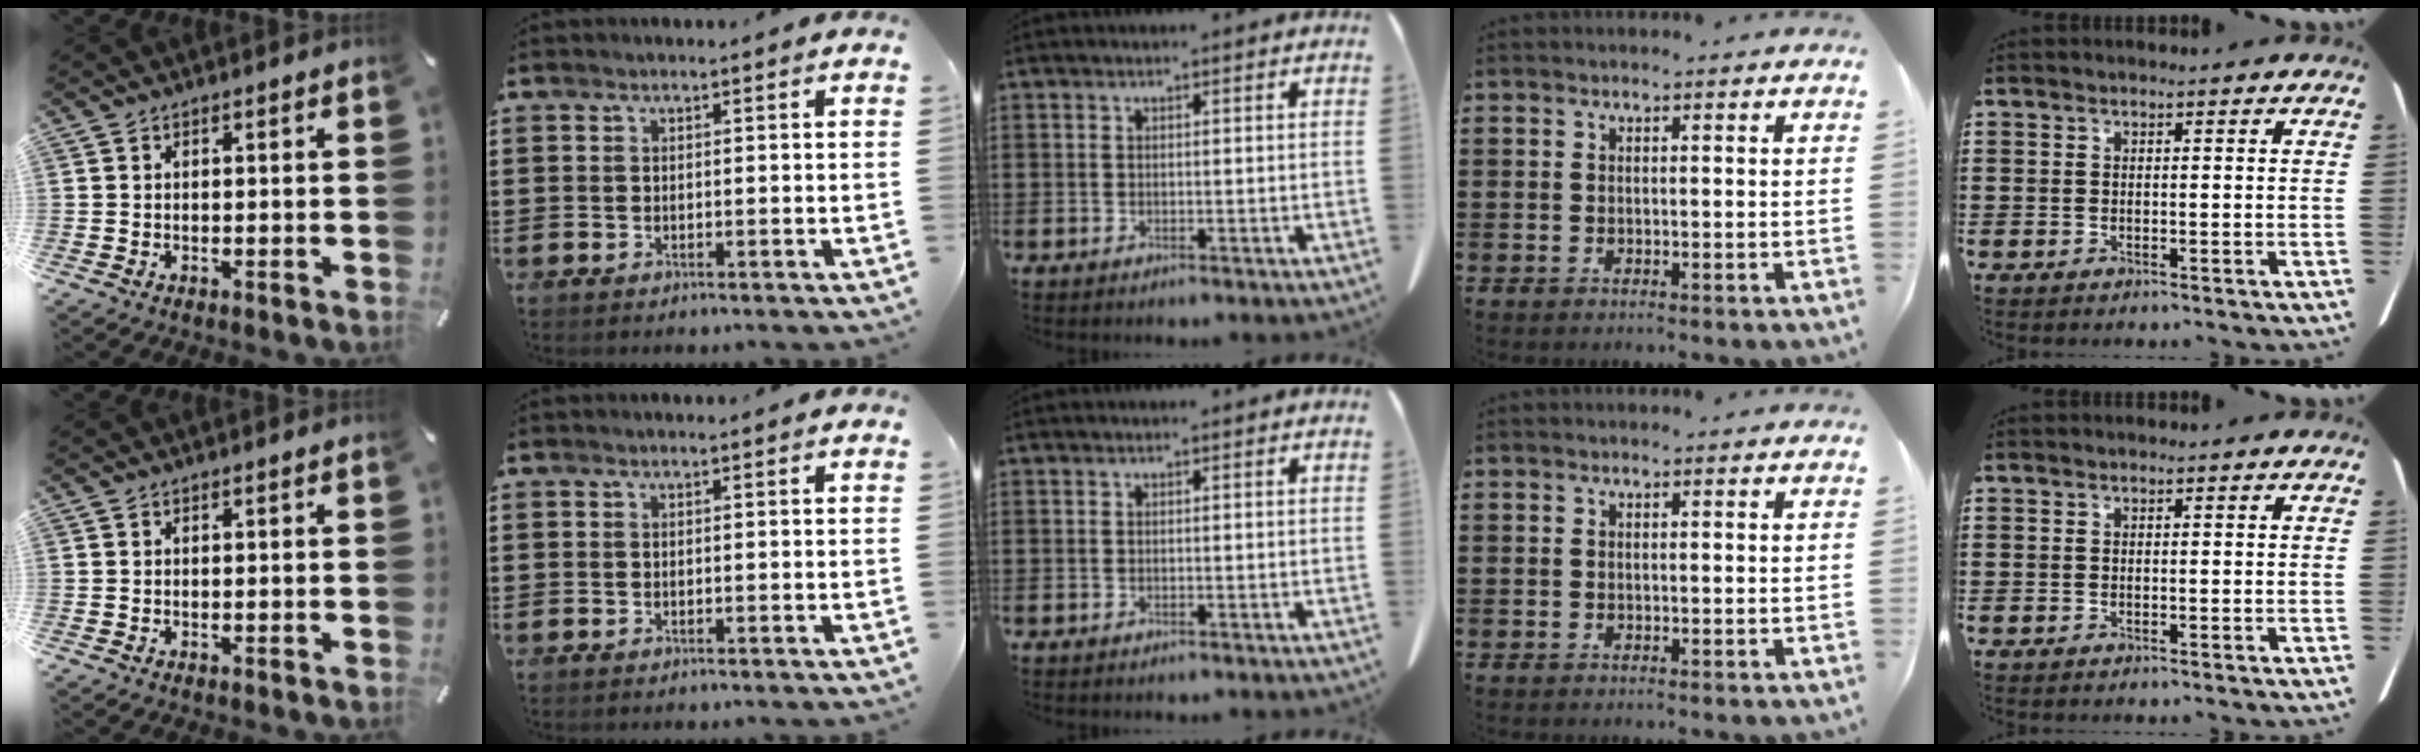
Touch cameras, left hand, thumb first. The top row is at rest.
{}